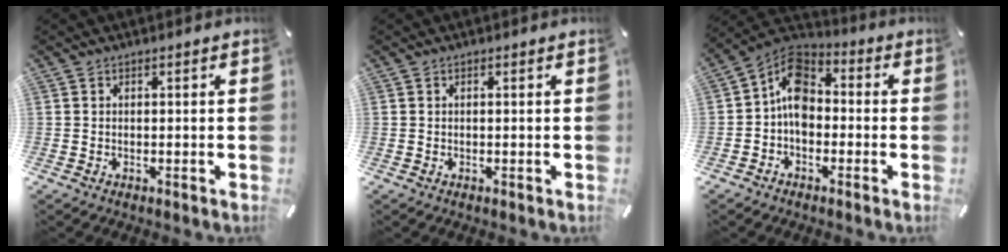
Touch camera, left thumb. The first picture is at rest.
{"total": 0.0}
{"total": 9.2, "force": [-1.4, 6.8, 5.9], "torque": [-0.120, 0.010, -0.030]}